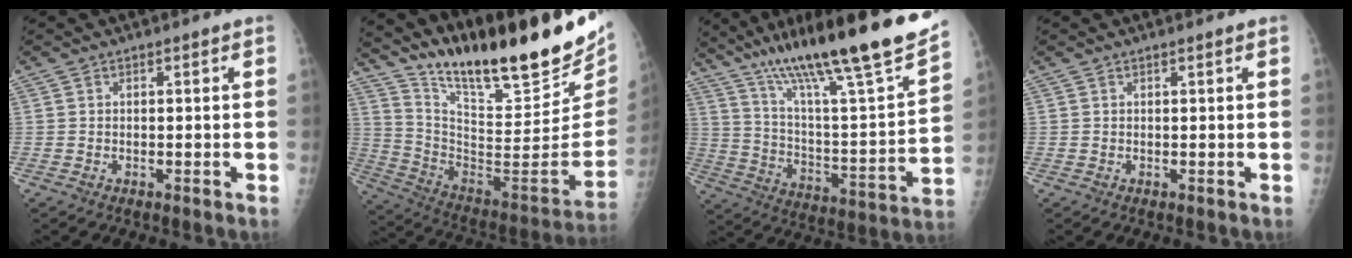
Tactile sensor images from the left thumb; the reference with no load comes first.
{"total": 30.3, "force": [22.5, 7.3, 18.9], "torque": [-0.265, -0.114, 0.352]}
{"total": 27.3, "force": [20.9, 2.4, 17.3], "torque": [-0.262, -0.083, 0.337]}
{"total": 0.6, "force": [0.6, 0.1, 0.2], "torque": [-0.005, 0.001, 0.009]}